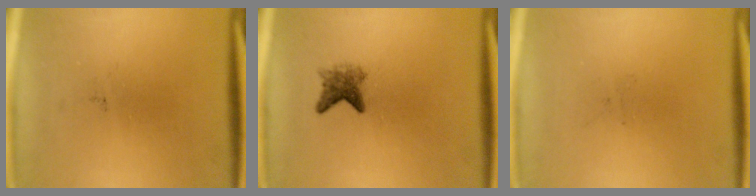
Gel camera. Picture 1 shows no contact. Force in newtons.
{"total": 2.9}
{"total": 0.0}